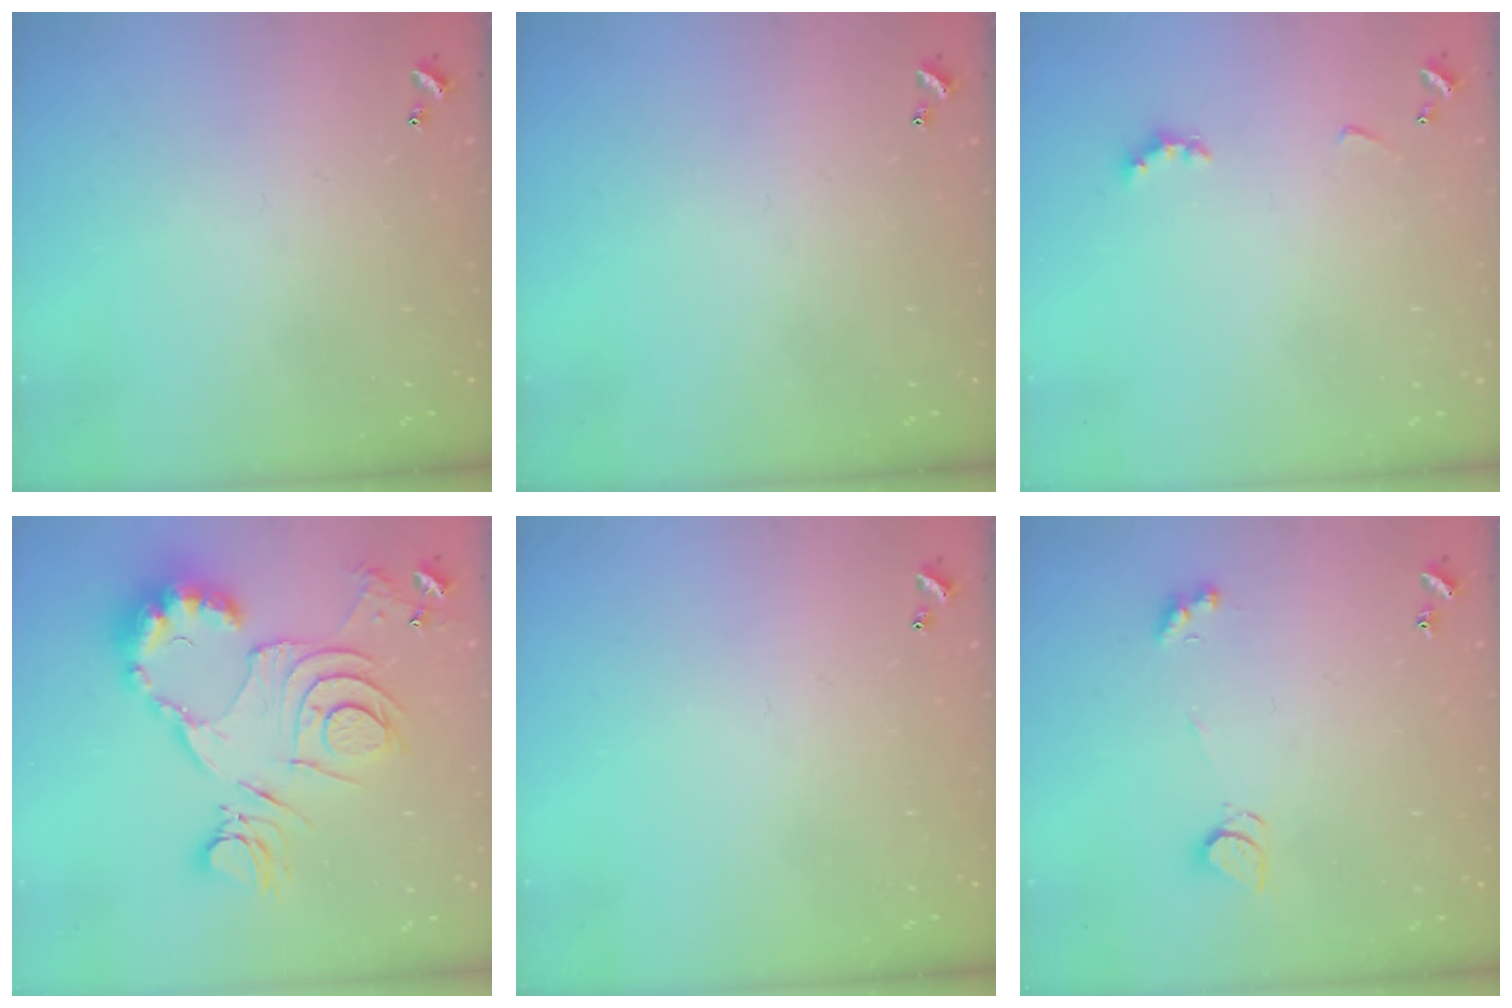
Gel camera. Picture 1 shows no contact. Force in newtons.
{"total": 0.0}
{"total": 2.9, "press": 2.8, "slide": 0.6}
{"total": 17.7, "press": 17.6, "slide": 1.4}
{"total": 0.0}
{"total": 2.2, "press": 2.2, "slide": 0.4}